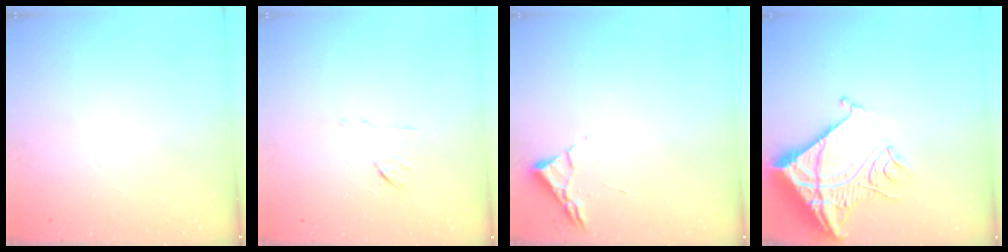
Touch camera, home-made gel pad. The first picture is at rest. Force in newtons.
{"total": 5.3, "press": 5.2, "slide": 1.0}
{"total": 3.0, "press": 2.9, "slide": 0.4}
{"total": 16.8, "press": 16.6, "slide": 2.1}